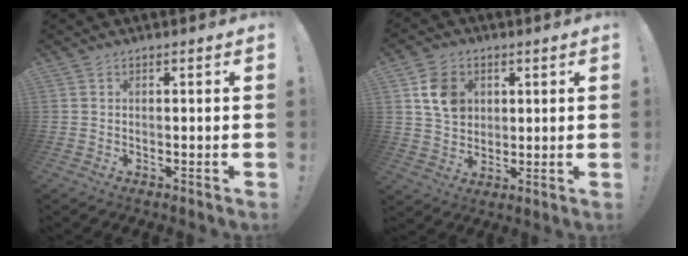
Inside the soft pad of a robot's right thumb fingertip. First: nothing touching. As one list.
[{"total": 10.8, "force": [3.6, 8.6, 5.3], "torque": [-0.071, -0.002, 0.072]}]